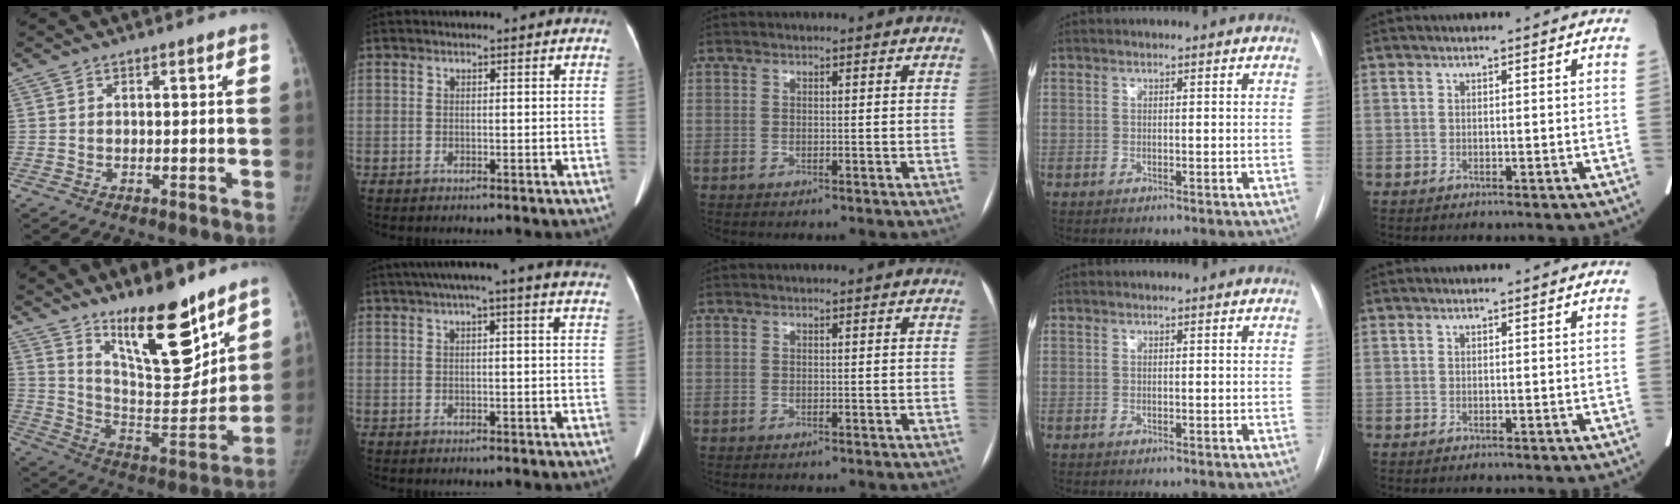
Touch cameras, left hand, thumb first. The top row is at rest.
{"thumb": {"total": 19.9, "force": [13.9, 6.1, 12.9], "torque": [-0.153, -0.108, 0.235]}, "index": {"total": 11.0, "force": [8.6, 0.3, 6.8], "torque": [-0.108, 0.042, 0.095]}}